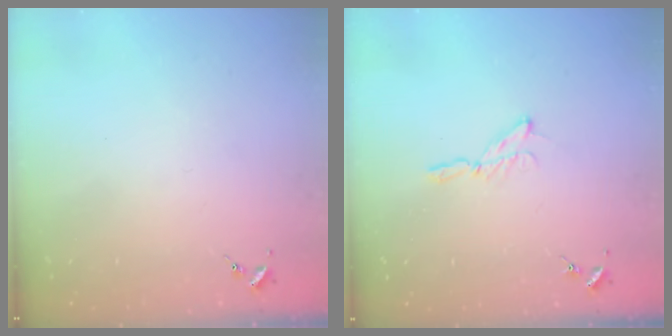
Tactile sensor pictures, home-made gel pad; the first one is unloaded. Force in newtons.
{"total": 4.1, "press": 4.1, "slide": 0.4}